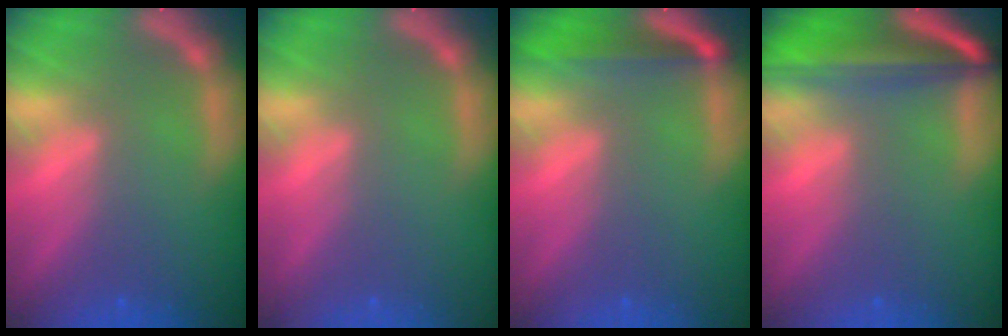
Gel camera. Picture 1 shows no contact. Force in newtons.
{"total": 0.0}
{"total": 4.0}
{"total": 9.6}